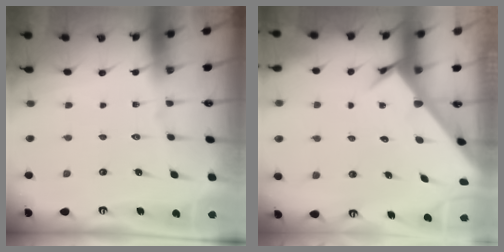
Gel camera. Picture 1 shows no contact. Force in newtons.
{"total": 3.6, "press": 3.6, "slide": 0.2}